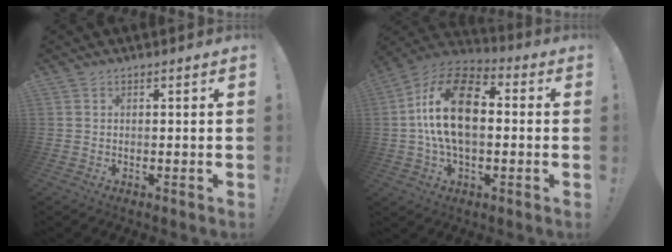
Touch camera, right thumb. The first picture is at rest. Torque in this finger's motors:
{"motor_torque": [1.88, 3.13, 0.63, -0.13, 0.20]}